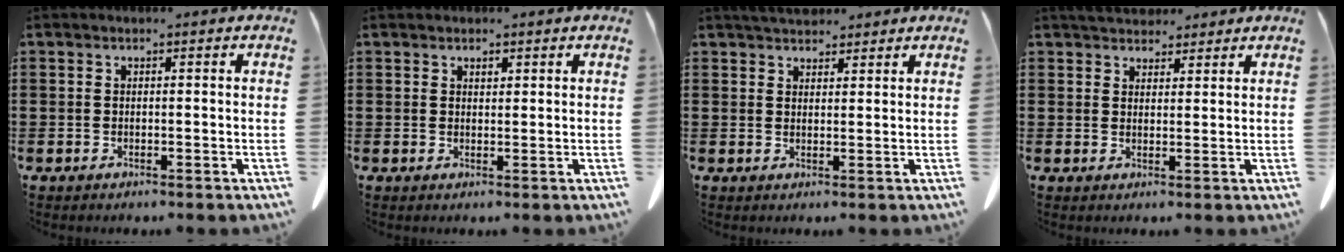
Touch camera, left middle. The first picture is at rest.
{"total": 1.2, "force": [1.1, 0.6, 0.3], "torque": [0.000, -0.002, 0.019]}
{"total": 3.3, "force": [3.1, 0.8, 0.7], "torque": [-0.020, -0.004, 0.059]}
{"total": 3.3, "force": [3.1, 1.1, 0.4], "torque": [-0.010, -0.007, 0.058]}